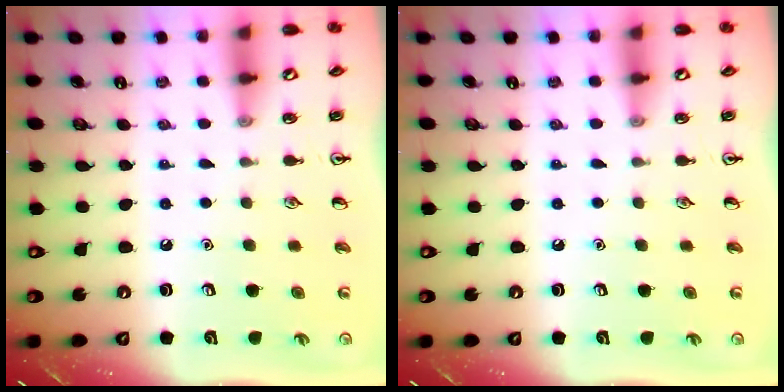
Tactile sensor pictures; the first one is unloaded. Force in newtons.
{"total": 0.0}